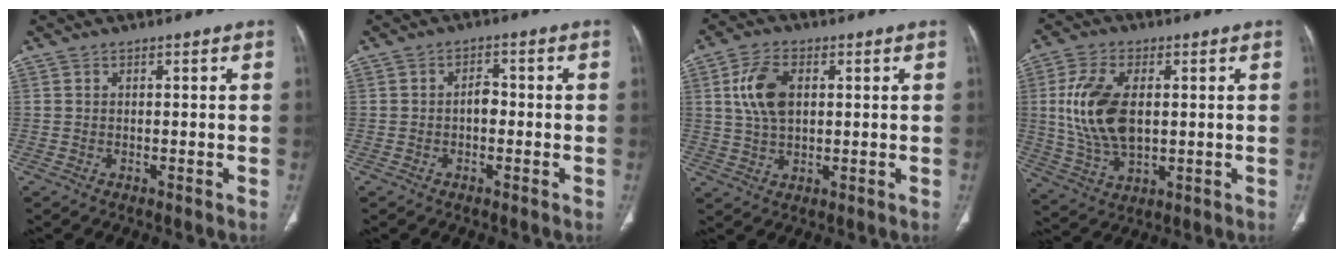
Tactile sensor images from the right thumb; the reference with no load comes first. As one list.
[{"total": 2.6, "force": [-0.5, 1.7, 1.9], "torque": [-0.018, 0.010, -0.012]}, {"total": 8.3, "force": [1.9, 4.9, 6.4], "torque": [-0.125, 0.001, 0.039]}, {"total": 13.8, "force": [1.5, 7.7, 11.3], "torque": [-0.226, -0.005, 0.034]}]